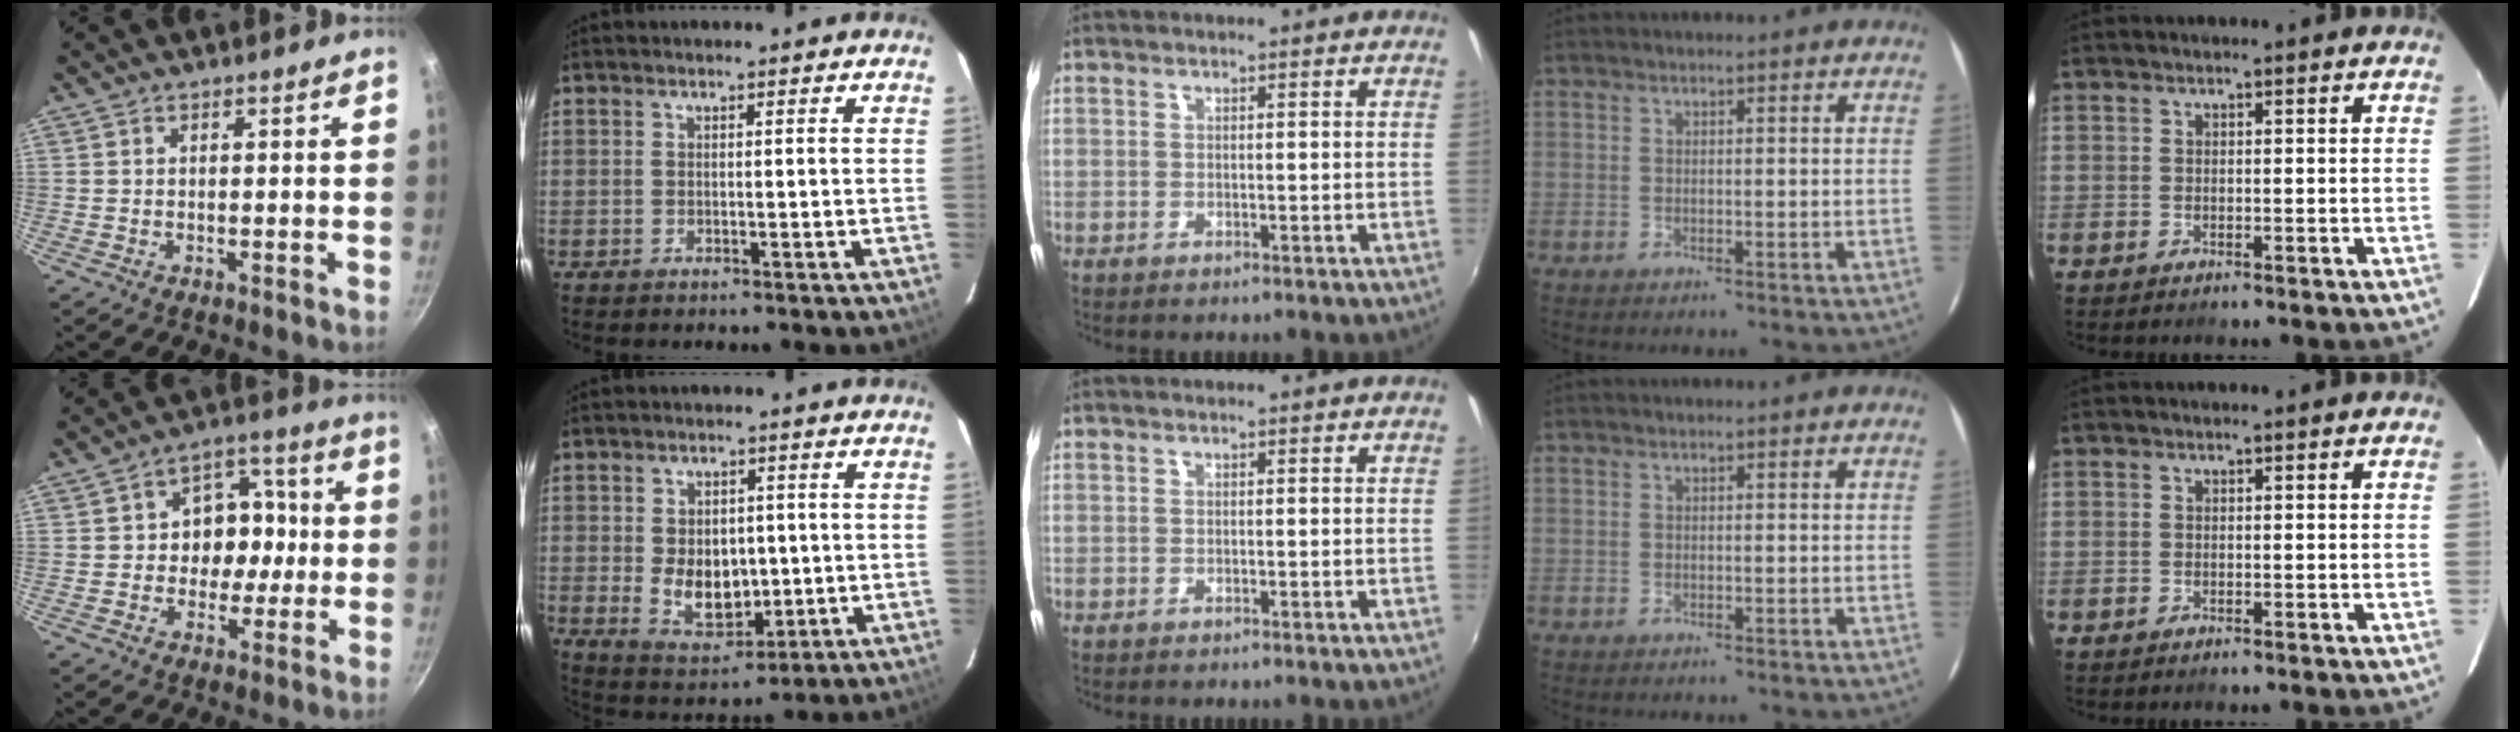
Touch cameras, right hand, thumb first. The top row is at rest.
{"thumb": {"total": 10.4, "force": [-0.4, 8.6, 5.9], "torque": [-0.030, 0.021, -0.016]}, "index": {"total": 9.4, "force": [-0.6, 6.6, 6.6], "torque": [-0.129, -0.010, 0.011]}}